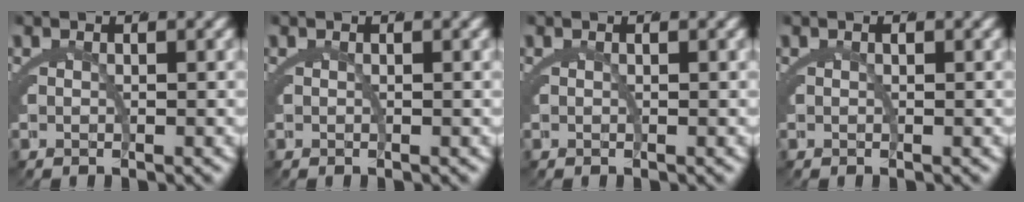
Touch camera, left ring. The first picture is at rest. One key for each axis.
{"total": 0.0}
{"total": 0.0}
{"total": 0.0}